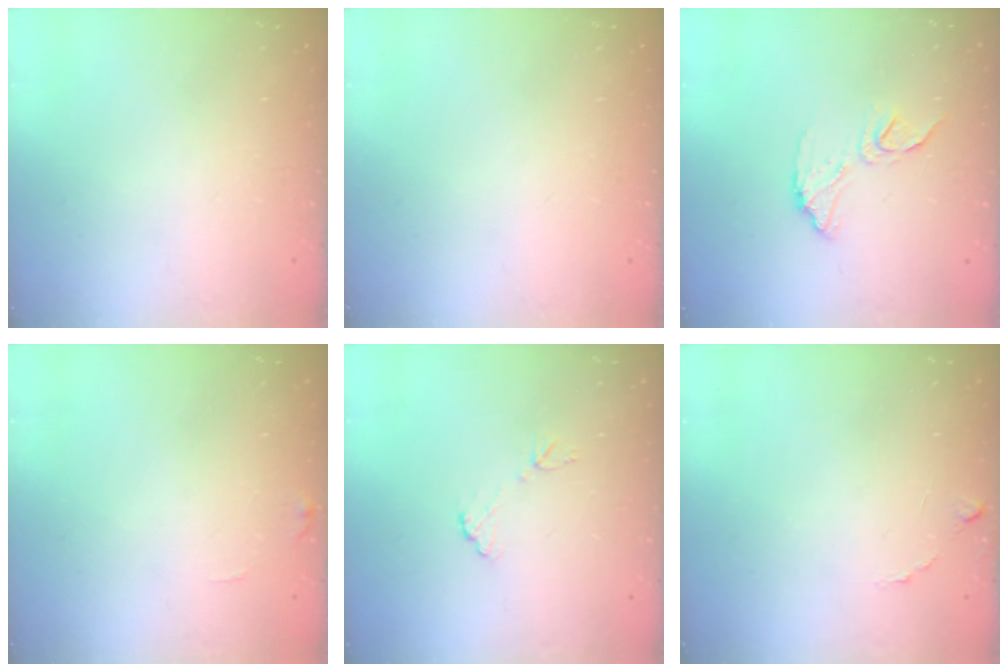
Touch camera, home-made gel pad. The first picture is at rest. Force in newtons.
{"total": 0.0}
{"total": 10.0, "press": 10.0, "slide": 0.4}
{"total": 5.1, "press": 5.1, "slide": 0.3}
{"total": 6.8, "press": 6.8, "slide": 0.4}
{"total": 5.2, "press": 5.2, "slide": 0.4}